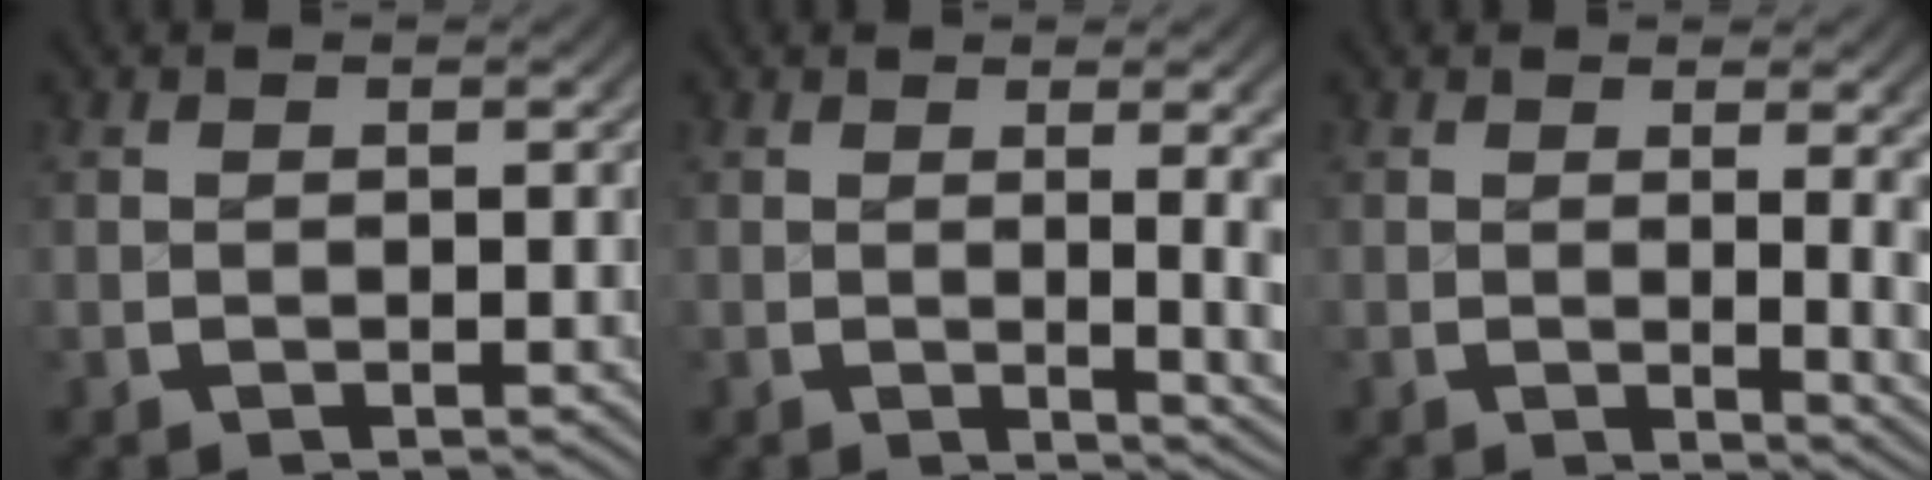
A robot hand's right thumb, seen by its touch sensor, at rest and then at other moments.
{"total": 5.3, "force": [-0.6, 2.0, 4.8], "torque": [-0.062, -0.010, -0.005]}
{"total": 4.1, "force": [-0.7, 1.5, 3.8], "torque": [-0.054, -0.013, -0.004]}